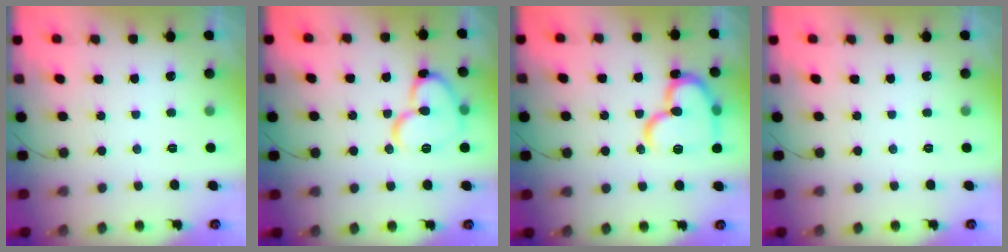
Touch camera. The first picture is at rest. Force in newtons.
{"total": 13.7, "press": 13.6, "slide": 1.9}
{"total": 18.4, "press": 18.2, "slide": 2.4}
{"total": 0.0}